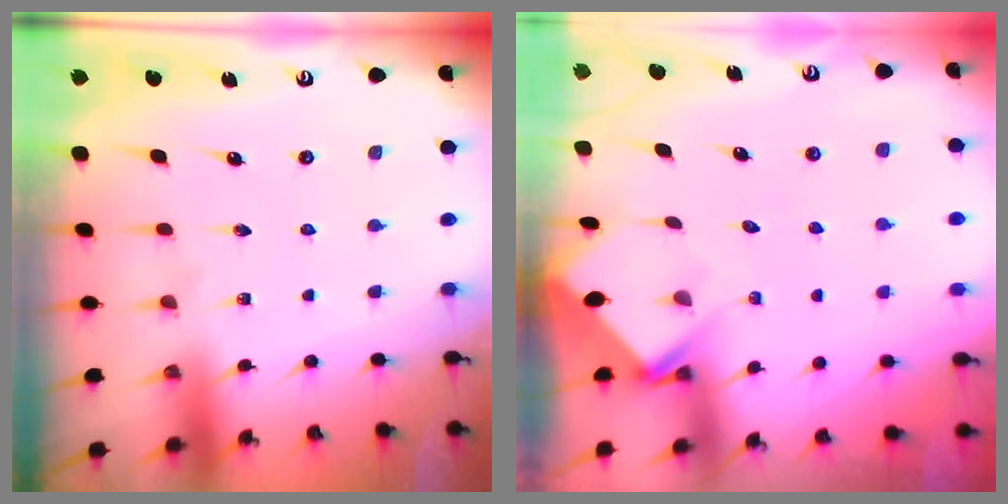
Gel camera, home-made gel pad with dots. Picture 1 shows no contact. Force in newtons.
{"total": 3.8, "press": 3.8, "slide": 0.2}